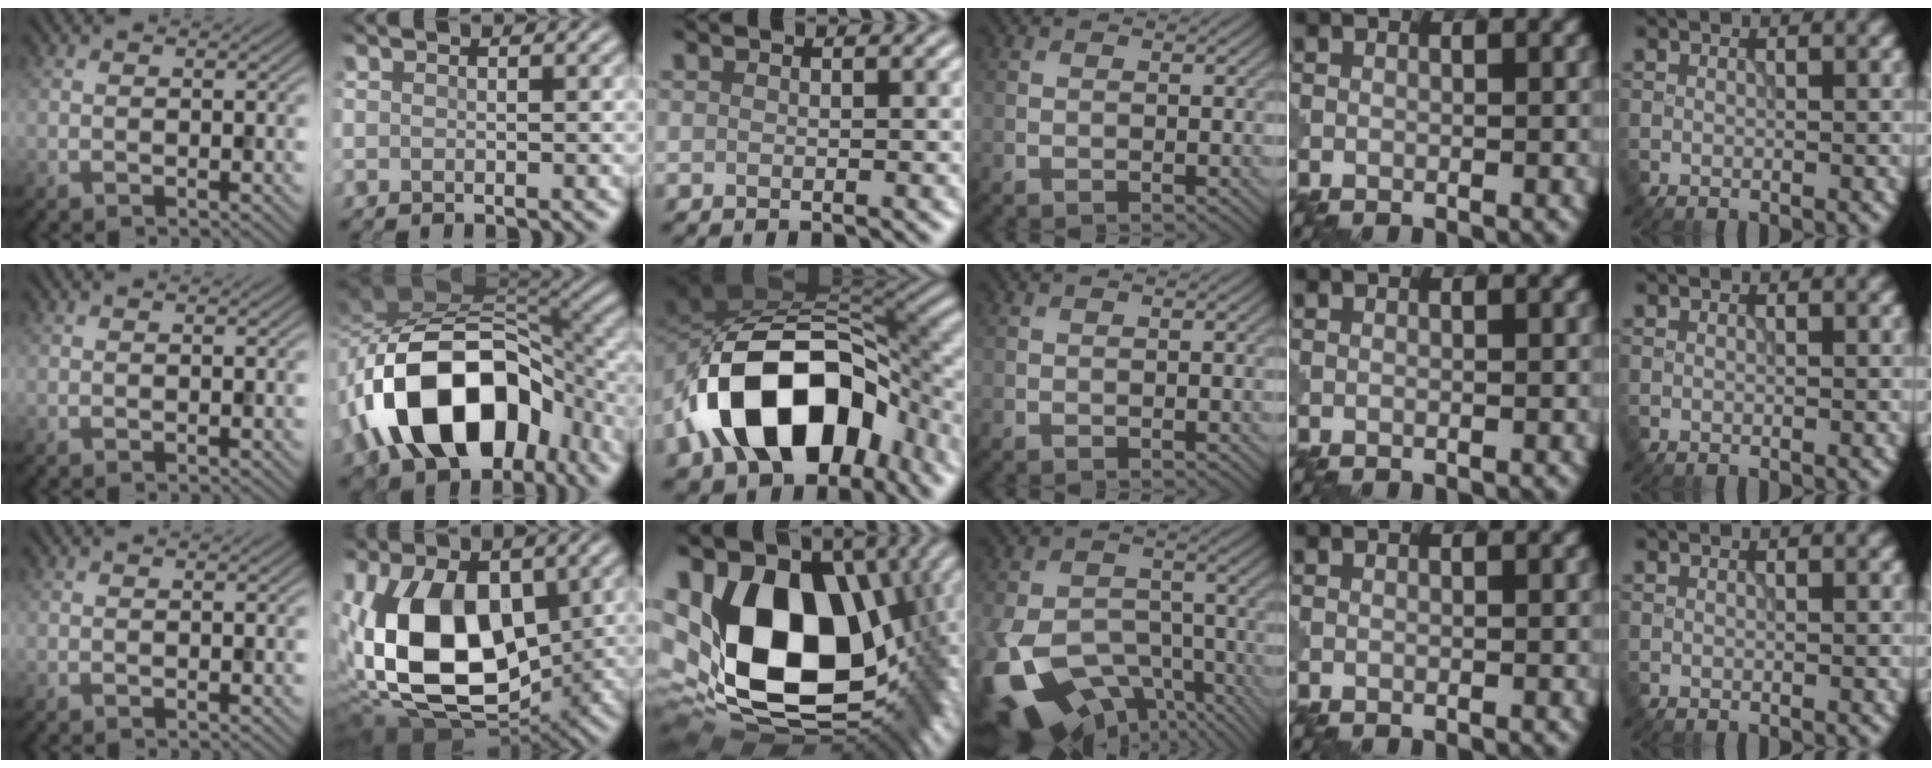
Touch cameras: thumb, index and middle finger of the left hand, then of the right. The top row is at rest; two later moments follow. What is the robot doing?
{"motion": "assemble", "object": "puzzle pieces"}